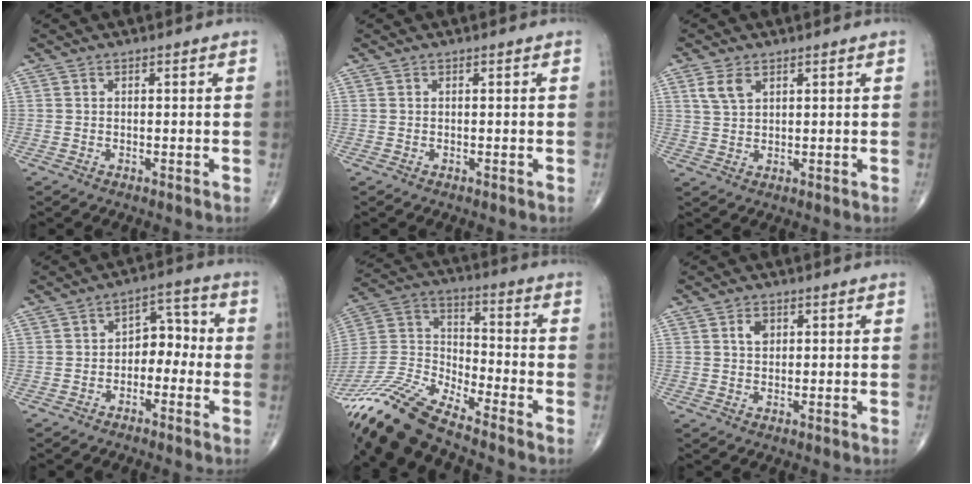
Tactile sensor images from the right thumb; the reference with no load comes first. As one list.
[{"total": 0.0}, {"total": 3.9, "force": [2.0, 2.2, 2.5], "torque": [-0.048, -0.001, 0.045]}, {"total": 6.3, "force": [-1.5, 4.4, 4.2], "torque": [-0.029, 0.039, -0.039]}, {"total": 14.3, "force": [-13.1, 1.3, 5.8], "torque": [-0.127, 0.062, -0.260]}, {"total": 2.6, "force": [0.9, 1.8, 1.6], "torque": [-0.020, -0.002, 0.014]}]